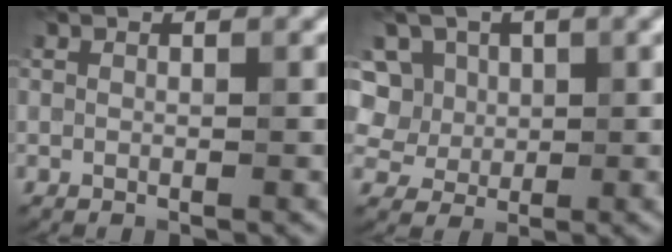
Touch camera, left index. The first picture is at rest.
{"total": 7.0, "force": [2.9, 5.9, 2.4], "torque": [-0.044, 0.021, 0.024]}